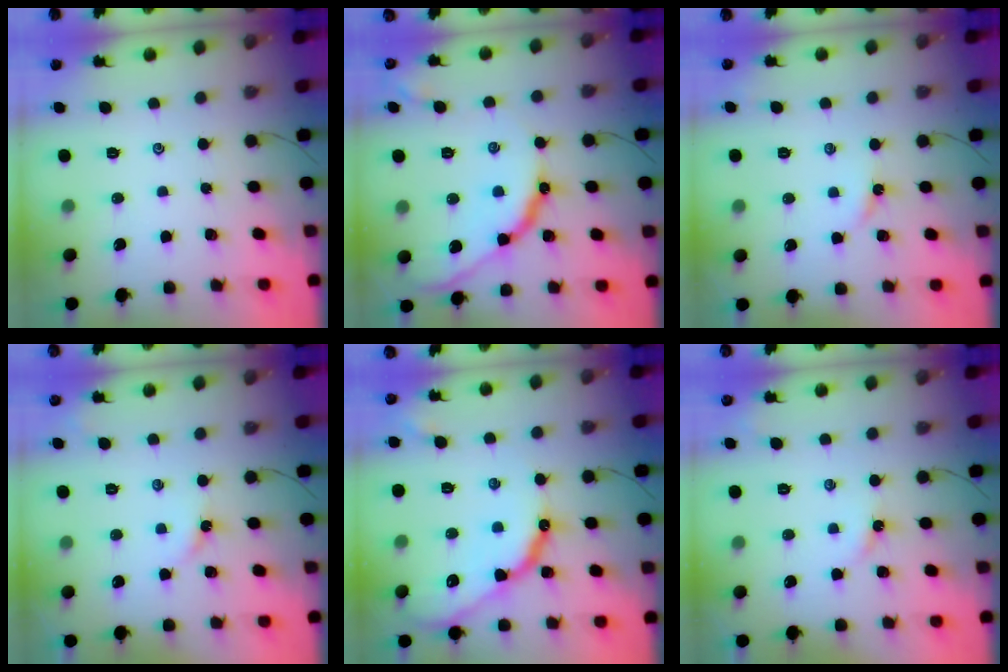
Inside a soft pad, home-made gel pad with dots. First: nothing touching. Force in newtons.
{"total": 12.9, "press": 12.9, "slide": 0.4}
{"total": 2.8, "press": 2.7, "slide": 0.4}
{"total": 2.6, "press": 2.6, "slide": 0.3}
{"total": 14.9, "press": 14.9, "slide": 0.6}
{"total": 2.1, "press": 2.1, "slide": 0.3}